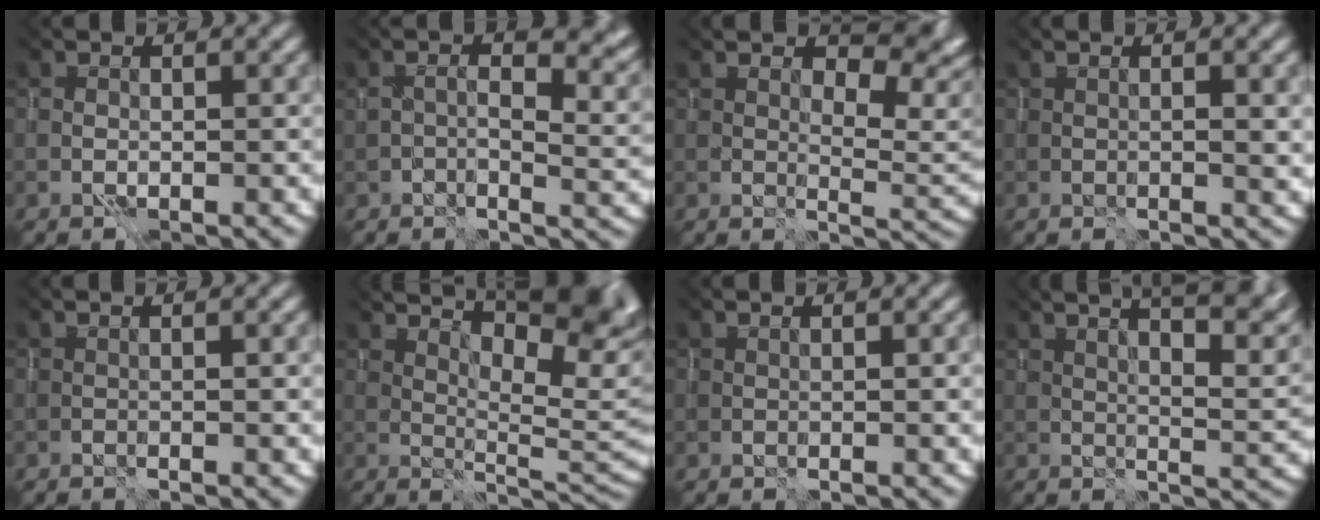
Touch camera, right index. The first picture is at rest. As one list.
[{"total": 4.6, "force": [-0.2, 1.6, 4.3], "torque": [-0.056, -0.007, 0.004]}, {"total": 6.0, "force": [2.4, 3.1, 4.6], "torque": [-0.050, -0.004, 0.057]}, {"total": 1.6, "force": [0.4, 0.7, 1.4], "torque": [-0.008, -0.003, 0.006]}, {"total": 0.0}, {"total": 8.2, "force": [5.2, 2.0, 6.0], "torque": [-0.087, 0.000, 0.101]}, {"total": 0.6, "force": [0.5, 0.2, -0.3], "torque": [0.004, -0.008, 0.008]}, {"total": 6.1, "force": [4.4, -0.4, 4.2], "torque": [-0.053, 0.016, 0.077]}]